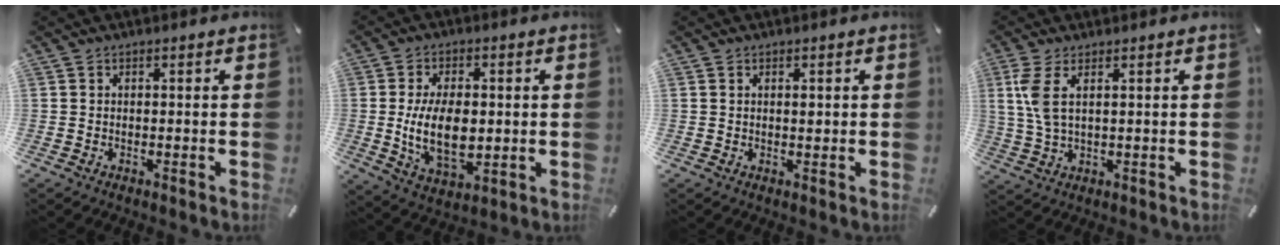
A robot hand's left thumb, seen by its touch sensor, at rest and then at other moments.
{"total": 13.3, "force": [-0.3, 8.0, 10.7], "torque": [-0.212, -0.013, -0.008]}
{"total": 1.2, "force": [0.3, 0.6, 0.9], "torque": [-0.019, 0.002, 0.005]}
{"total": 6.1, "force": [1.7, 2.2, 5.4], "torque": [-0.129, -0.007, 0.026]}